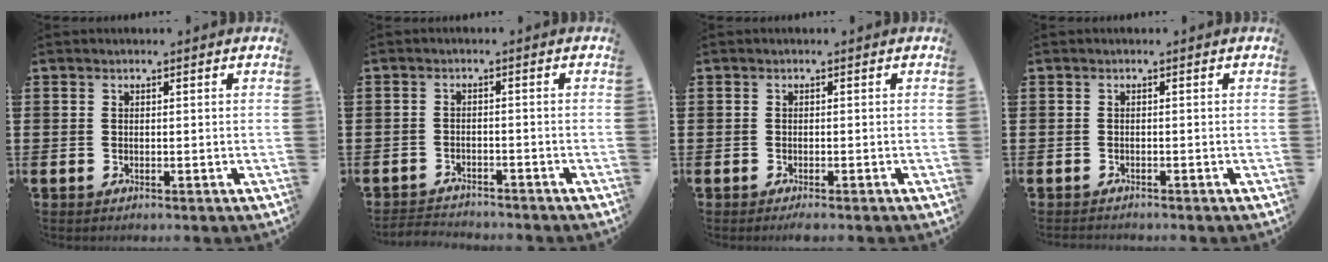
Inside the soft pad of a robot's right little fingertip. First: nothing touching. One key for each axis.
{"total": 1.9, "fx": -1.9, "fy": 0.1, "fz": -0.3, "tx": -0.001, "ty": 0.003, "tz": -0.042}
{"total": 0.7, "fx": -0.5, "fy": 0.0, "fz": 0.5, "tx": -0.008, "ty": -0.003, "tz": -0.009}
{"total": 0.5, "fx": -0.5, "fy": 0.1, "fz": 0.0, "tx": -0.001, "ty": -0.002, "tz": -0.011}